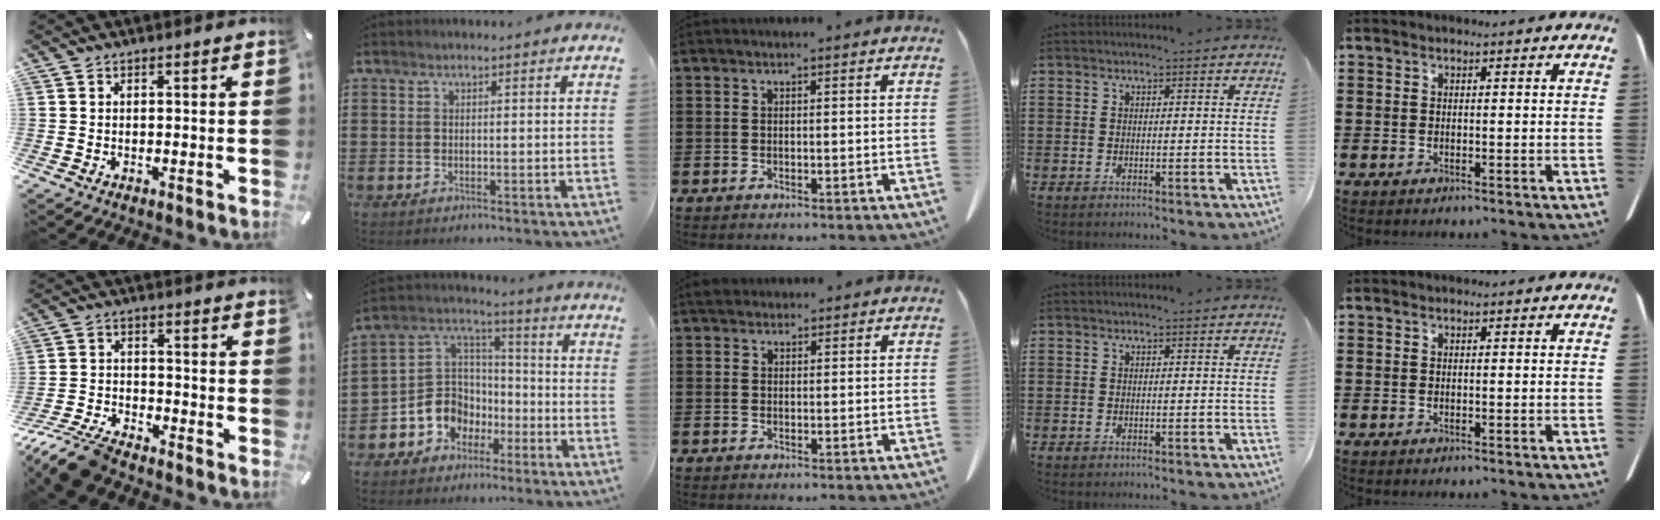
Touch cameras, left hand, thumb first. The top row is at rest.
{"thumb": {"total": 11.0, "force": [-9.4, 3.1, 4.7], "torque": [-0.094, 0.041, -0.184]}, "index": {"total": 7.9, "force": [-2.9, 7.2, 0.9], "torque": [-0.056, 0.002, -0.054]}, "middle": {"total": 1.9, "force": [1.5, 1.0, 0.5], "torque": [-0.016, 0.005, 0.031]}}